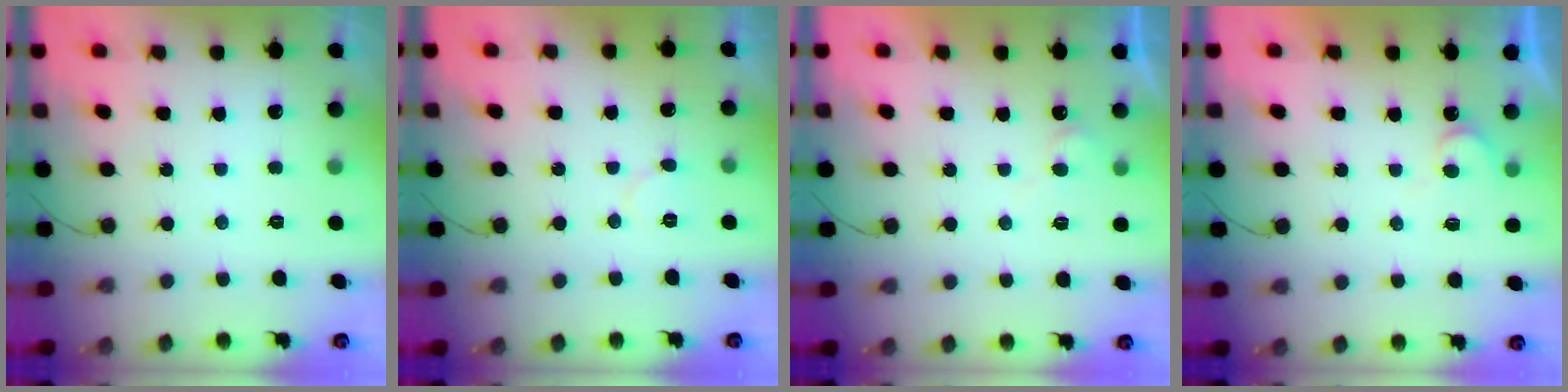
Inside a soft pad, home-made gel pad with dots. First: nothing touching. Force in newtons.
{"total": 4.1, "press": 4.1, "slide": 0.5}
{"total": 5.5, "press": 5.5, "slide": 0.4}
{"total": 5.1, "press": 5.0, "slide": 0.3}